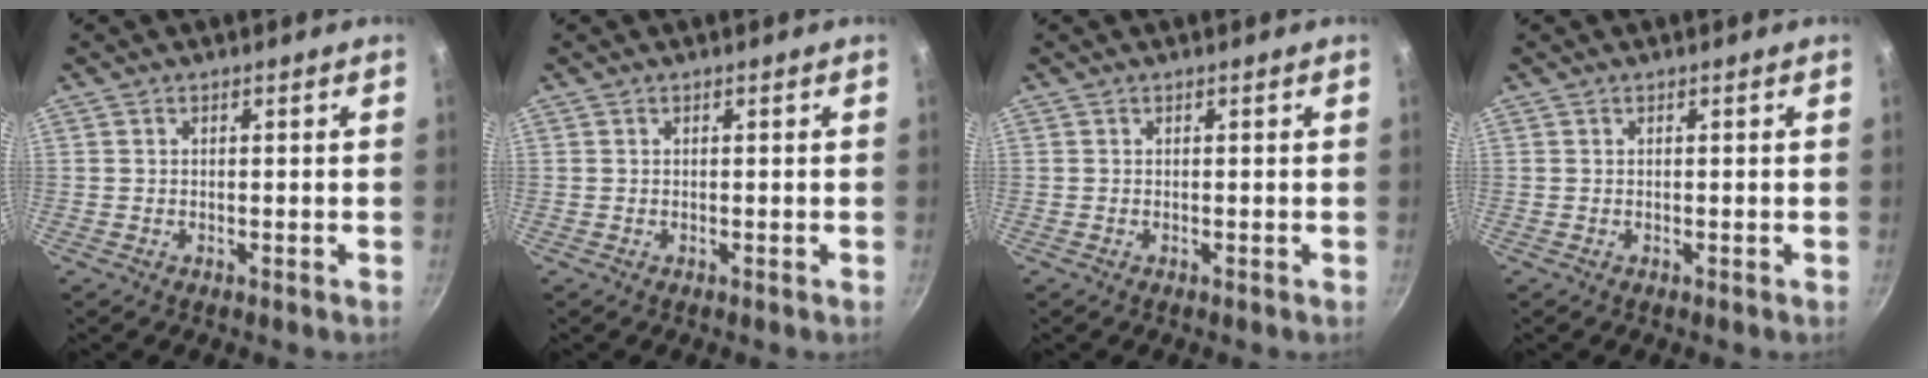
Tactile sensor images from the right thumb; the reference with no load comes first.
{"total": 0.0}
{"total": 0.0}
{"total": 0.0}